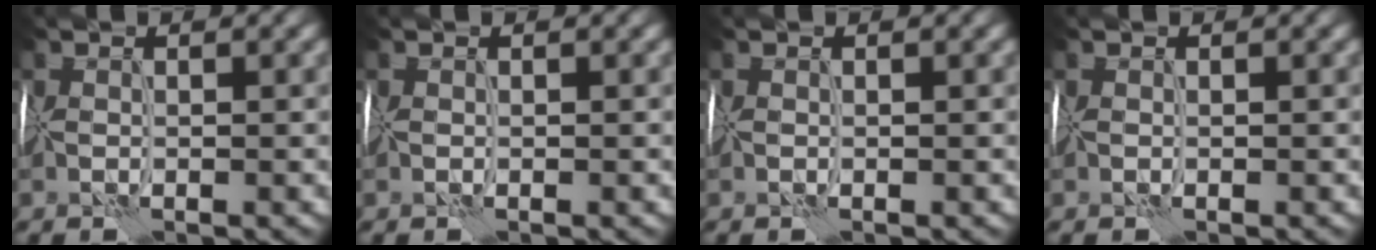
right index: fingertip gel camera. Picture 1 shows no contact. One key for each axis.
{"total": 0.0}
{"total": 0.0}
{"total": 0.0}